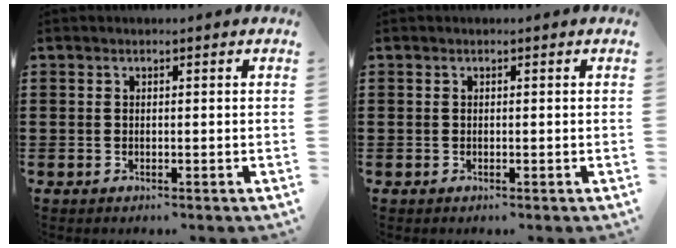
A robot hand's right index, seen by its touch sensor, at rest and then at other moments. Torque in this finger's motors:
{"motor_torque": [-0.09, 0.07, 0.00, 0.00]}